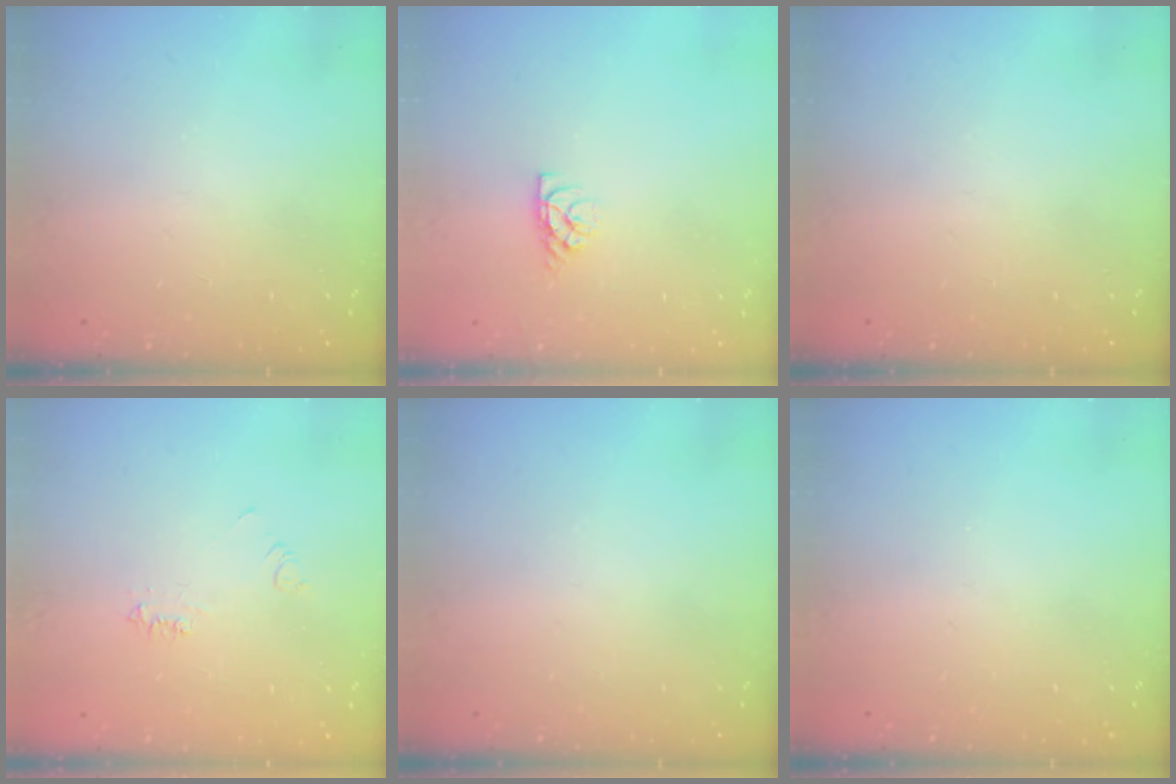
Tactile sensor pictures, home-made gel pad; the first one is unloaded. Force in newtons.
{"total": 4.6, "press": 4.6, "slide": 0.5}
{"total": 0.0}
{"total": 4.5, "press": 4.5, "slide": 0.7}
{"total": 0.0}
{"total": 0.0}